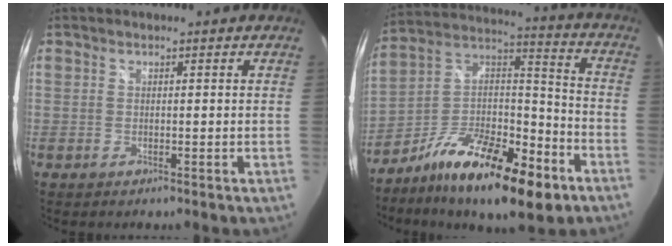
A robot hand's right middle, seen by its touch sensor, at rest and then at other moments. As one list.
[{"total": 22.6, "force": [-13.0, 7.9, 16.7], "torque": [-0.285, -0.003, -0.218]}]